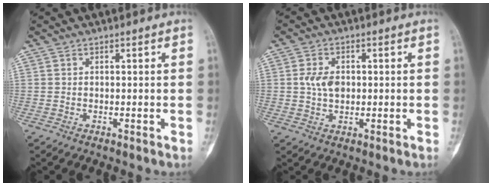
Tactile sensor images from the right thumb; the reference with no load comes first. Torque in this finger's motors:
{"motor_torque": [0.45, 0.80, 0.70, -0.23, 0.20]}